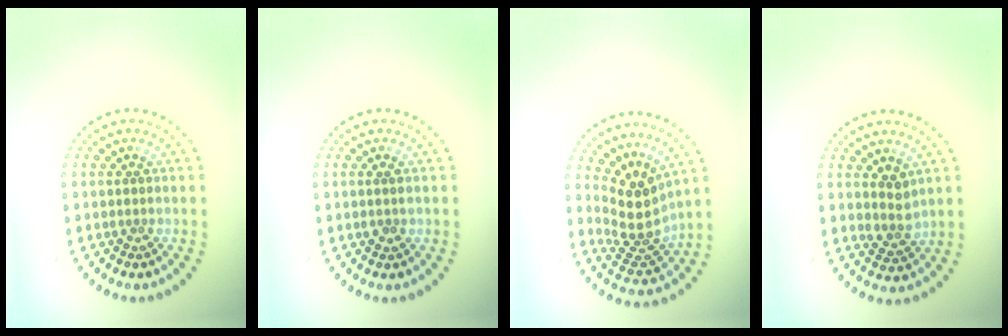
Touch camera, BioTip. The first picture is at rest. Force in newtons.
{"total": 1.1, "press": 1.0, "slide": 0.4}
{"total": 4.2, "press": 3.0, "slide": 2.9}
{"total": 2.1, "press": 1.7, "slide": 1.2}